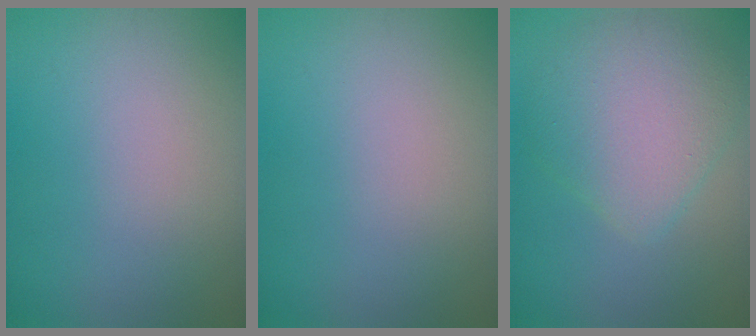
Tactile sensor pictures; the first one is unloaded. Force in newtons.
{"total": 0.0}
{"total": 5.4, "press": 5.4, "slide": 0.3}